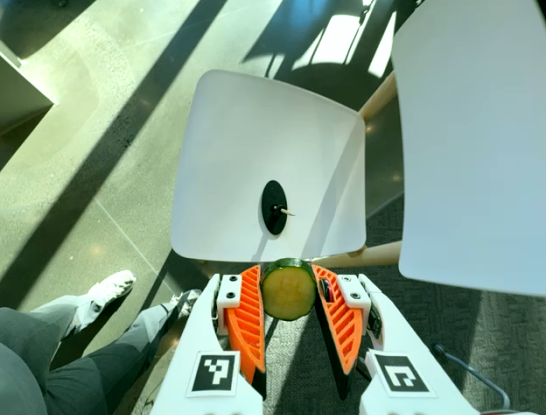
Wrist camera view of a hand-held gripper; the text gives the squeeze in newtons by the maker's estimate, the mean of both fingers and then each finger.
{"total": 9.2, "left": 9.5, "right": 9.0}